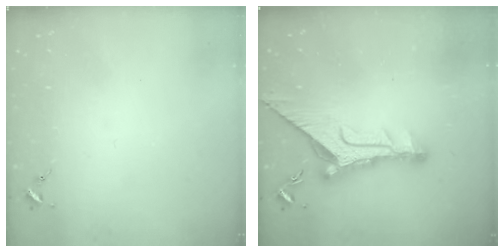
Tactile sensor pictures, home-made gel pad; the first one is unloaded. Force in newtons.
{"total": 14.7, "press": 14.6, "slide": 1.5}